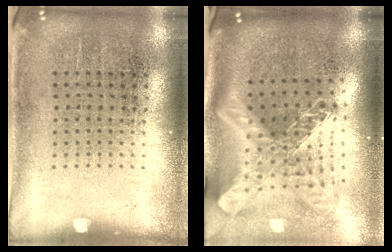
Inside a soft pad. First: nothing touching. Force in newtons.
{"total": 3.0, "press": 2.1, "slide": 2.2}